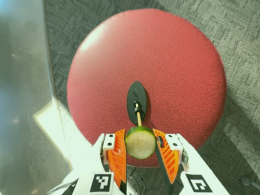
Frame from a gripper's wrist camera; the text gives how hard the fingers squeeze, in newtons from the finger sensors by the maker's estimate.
{"total": 13.1, "left": 13.0, "right": 13.2}